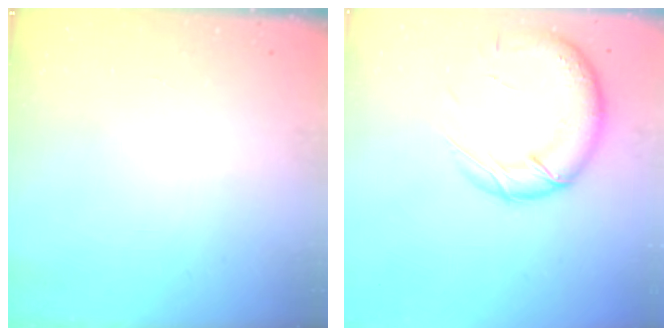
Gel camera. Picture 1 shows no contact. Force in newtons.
{"total": 19.3, "press": 18.8, "slide": 4.3}